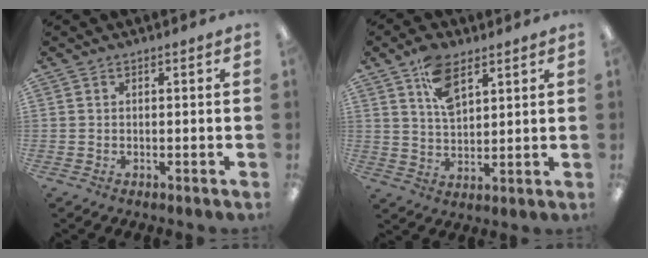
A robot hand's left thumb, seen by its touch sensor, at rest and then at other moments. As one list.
[{"total": 9.2, "force": [5.3, 4.9, 5.7], "torque": [-0.101, -0.011, 0.096]}]